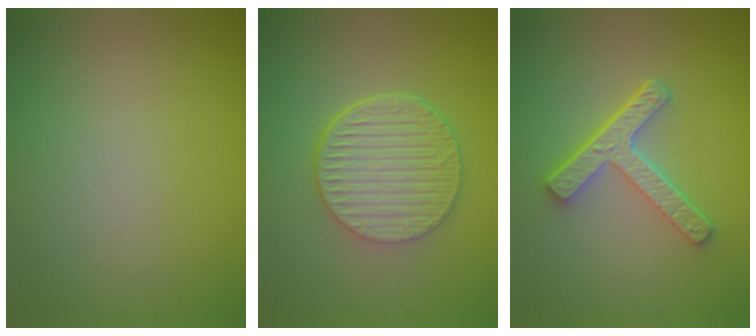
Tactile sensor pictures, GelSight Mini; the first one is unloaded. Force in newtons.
{"total": 6.5, "press": 4.7, "slide": 4.4}
{"total": 5.0, "press": 3.7, "slide": 3.4}